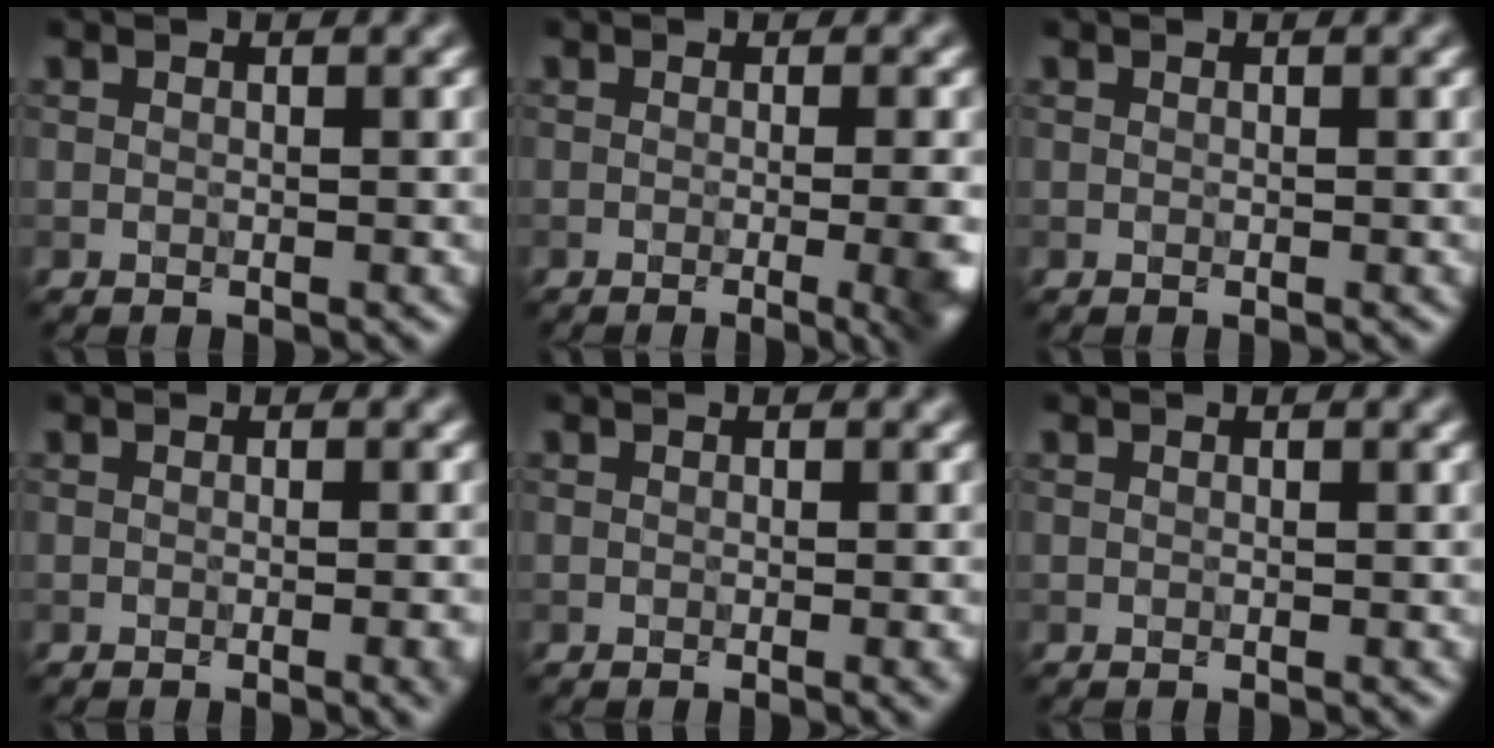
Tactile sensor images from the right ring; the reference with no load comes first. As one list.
[{"total": 9.4, "force": [-1.2, 4.6, 8.2], "torque": [-0.016, 0.022, -0.006]}, {"total": 0.0}, {"total": 2.9, "force": [-0.7, 1.1, 2.6], "torque": [0.000, 0.007, -0.004]}, {"total": 1.5, "force": [-0.3, 0.6, 1.4], "torque": [-0.001, -0.001, -0.005]}, {"total": 0.0}]